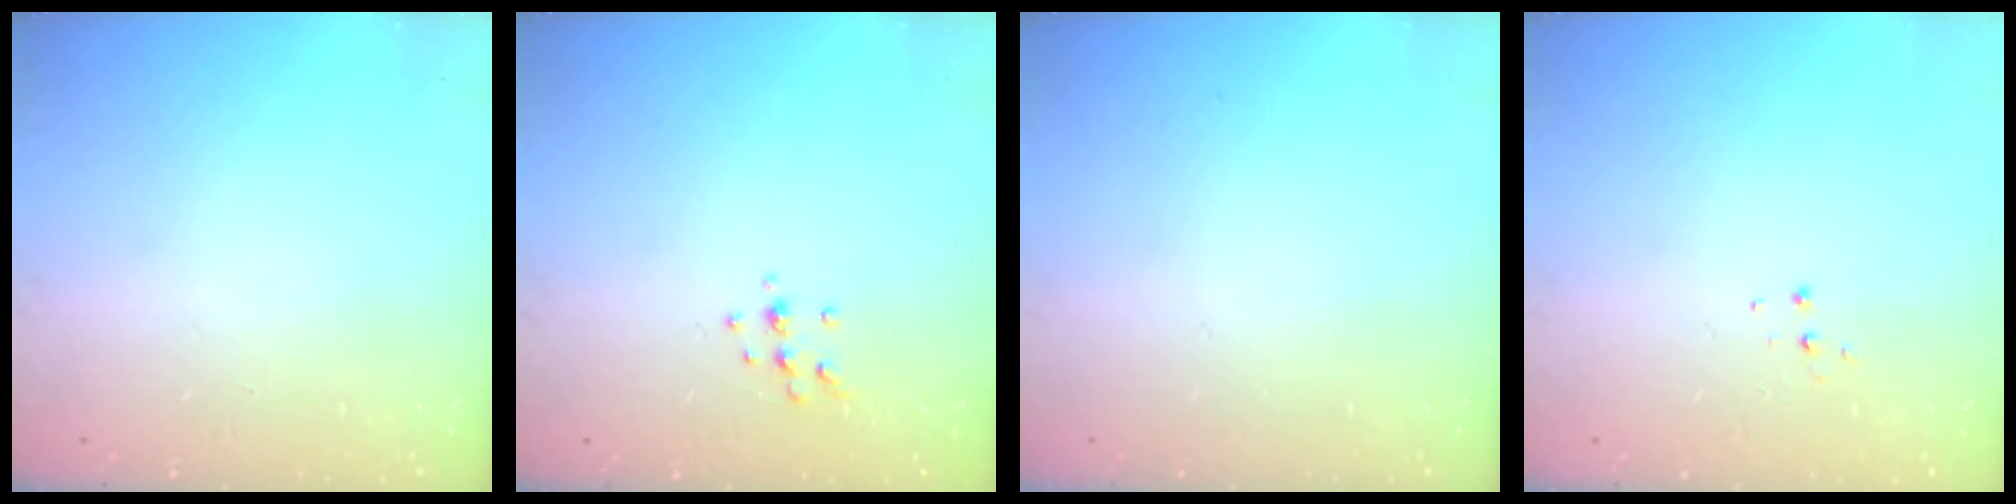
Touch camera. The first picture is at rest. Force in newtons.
{"total": 6.9, "press": 6.8, "slide": 1.2}
{"total": 0.0}
{"total": 4.5, "press": 4.5, "slide": 0.4}